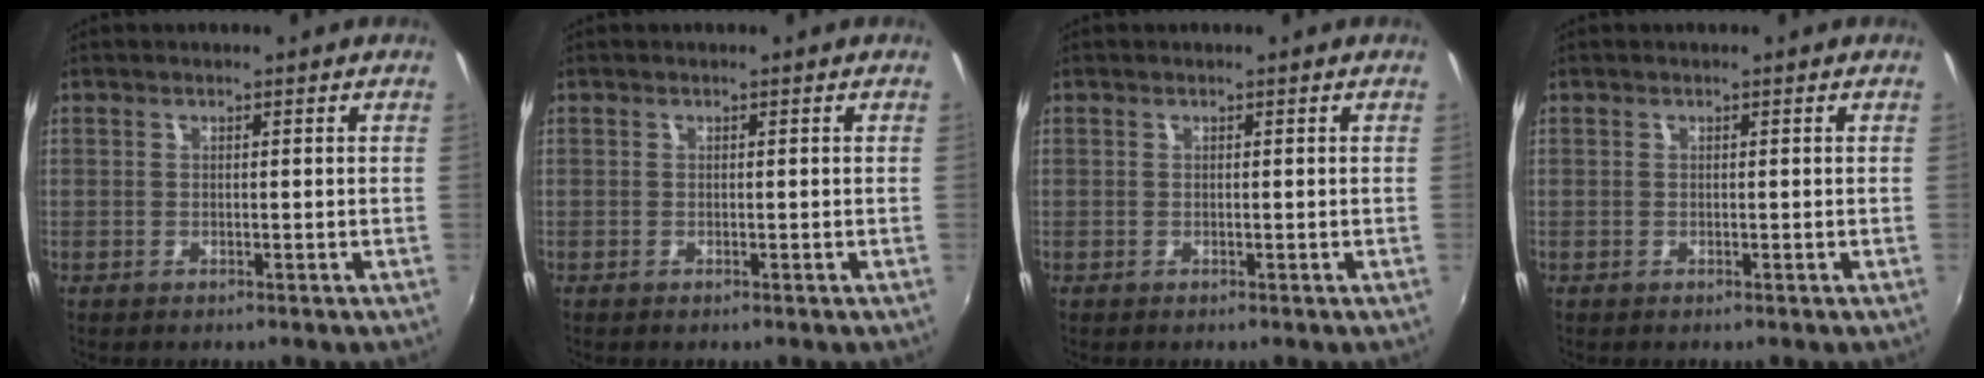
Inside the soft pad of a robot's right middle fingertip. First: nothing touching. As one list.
[{"total": 0.0}, {"total": 0.0}, {"total": 0.0}]